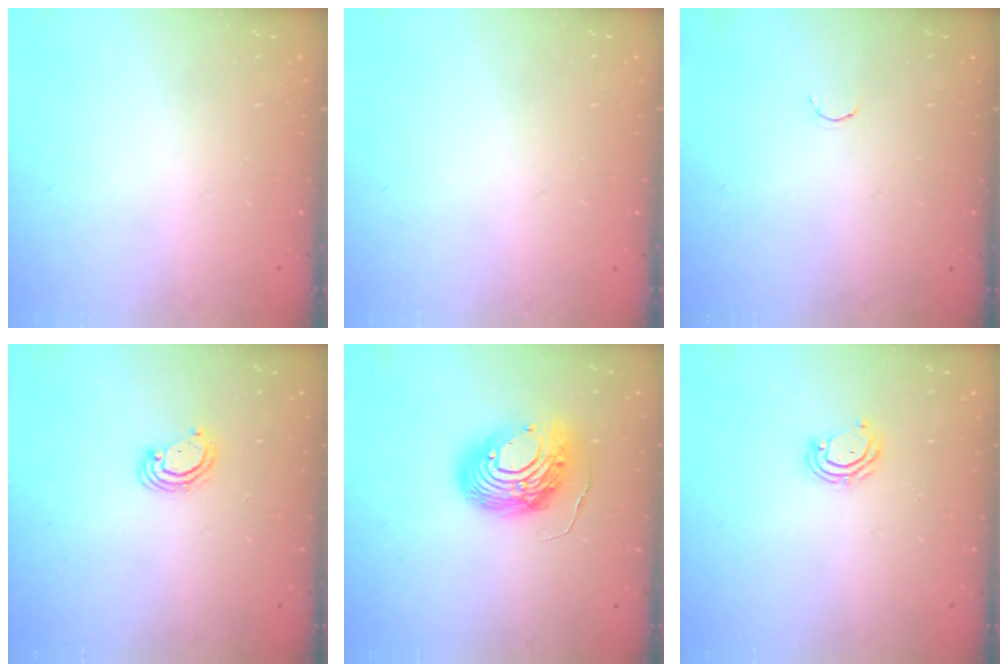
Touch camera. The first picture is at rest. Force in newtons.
{"total": 0.0}
{"total": 1.8, "press": 1.7, "slide": 0.4}
{"total": 4.4, "press": 4.4, "slide": 0.5}
{"total": 13.4, "press": 13.4, "slide": 1.3}
{"total": 6.1, "press": 6.1, "slide": 0.5}